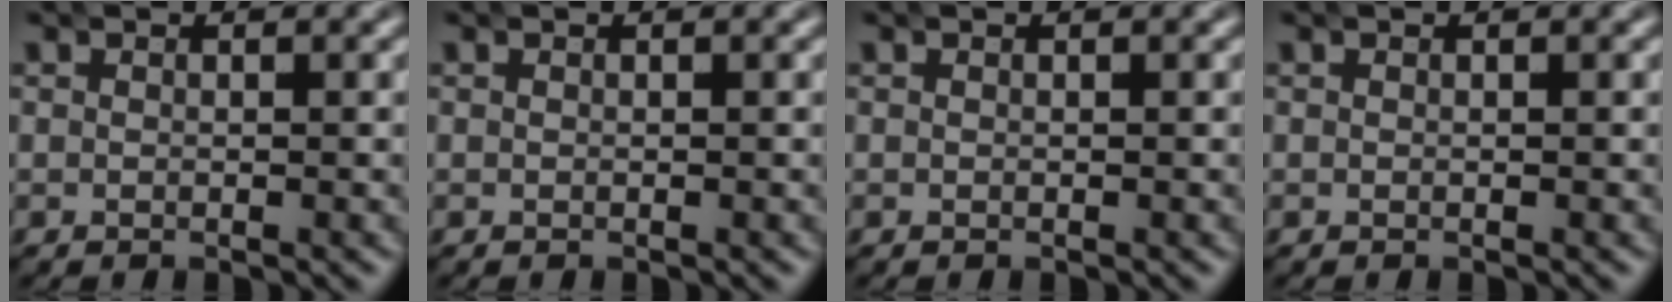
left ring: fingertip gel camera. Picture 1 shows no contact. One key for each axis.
{"total": 0.0}
{"total": 0.0}
{"total": 0.0}